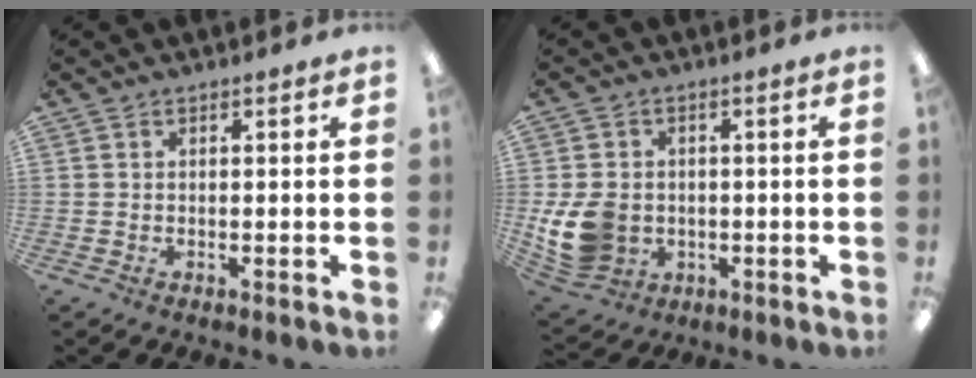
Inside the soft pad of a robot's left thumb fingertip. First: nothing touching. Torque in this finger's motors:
{"motor_torque": [0.13, 0.96, 0.21, -0.19, 0.06]}